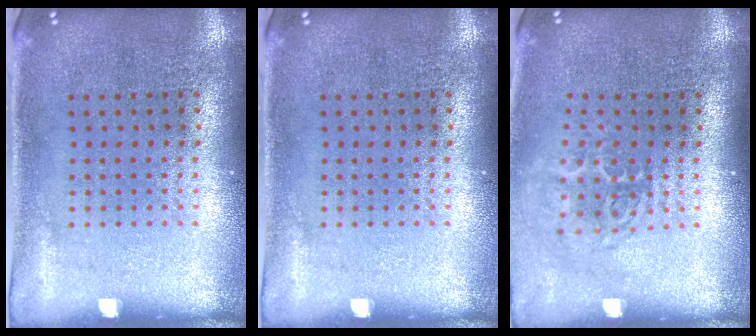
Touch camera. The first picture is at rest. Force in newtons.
{"total": 0.0}
{"total": 1.8, "press": 1.2, "slide": 1.3}